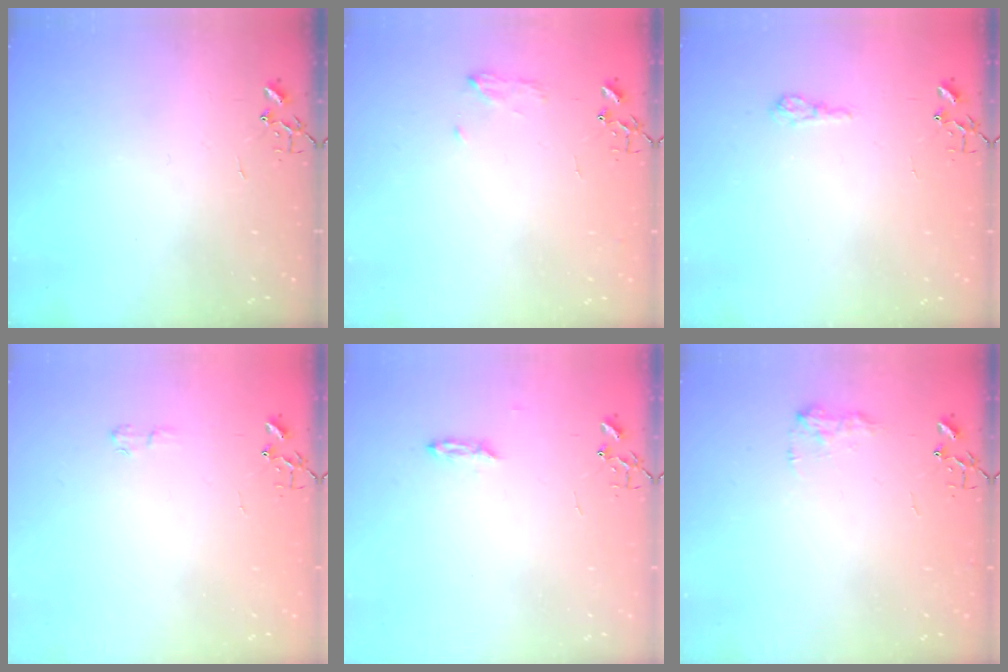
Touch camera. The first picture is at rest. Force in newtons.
{"total": 8.4, "press": 8.4, "slide": 0.9}
{"total": 6.5, "press": 6.5, "slide": 0.7}
{"total": 4.2, "press": 4.2, "slide": 0.5}
{"total": 2.3, "press": 2.2, "slide": 0.4}
{"total": 7.9, "press": 7.9, "slide": 0.4}